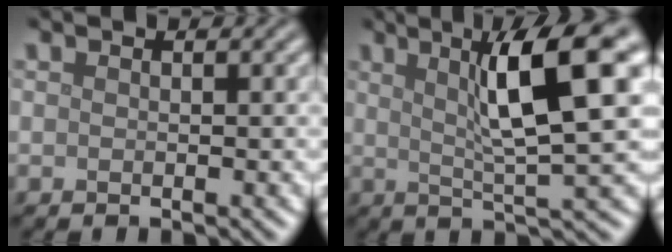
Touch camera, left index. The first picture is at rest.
{"total": 9.4, "force": [2.8, 1.5, 8.8], "torque": [-0.115, 0.011, 0.042]}